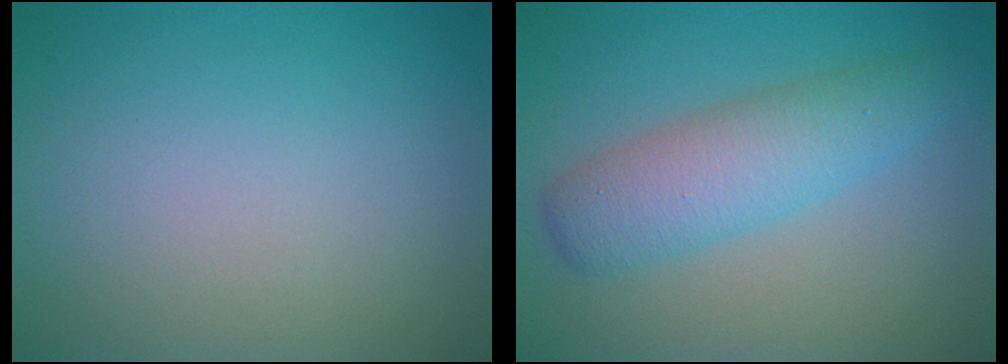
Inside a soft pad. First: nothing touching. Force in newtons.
{"total": 4.8, "press": 4.8, "slide": 0.1}